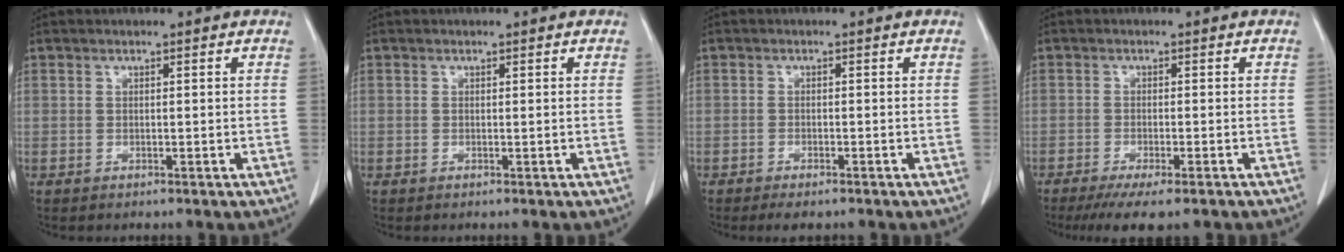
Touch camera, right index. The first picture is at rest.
{"total": 0.0}
{"total": 2.3, "force": [-1.8, 0.7, 1.2], "torque": [-0.019, -0.003, -0.025]}
{"total": 7.8, "force": [-6.0, 1.2, 4.9], "torque": [-0.066, -0.016, -0.090]}